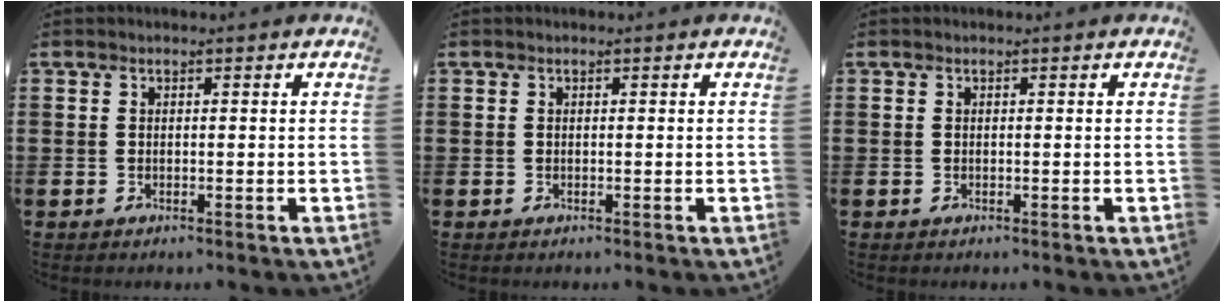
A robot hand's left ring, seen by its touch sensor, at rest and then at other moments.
{"total": 0.0}
{"total": 0.0}